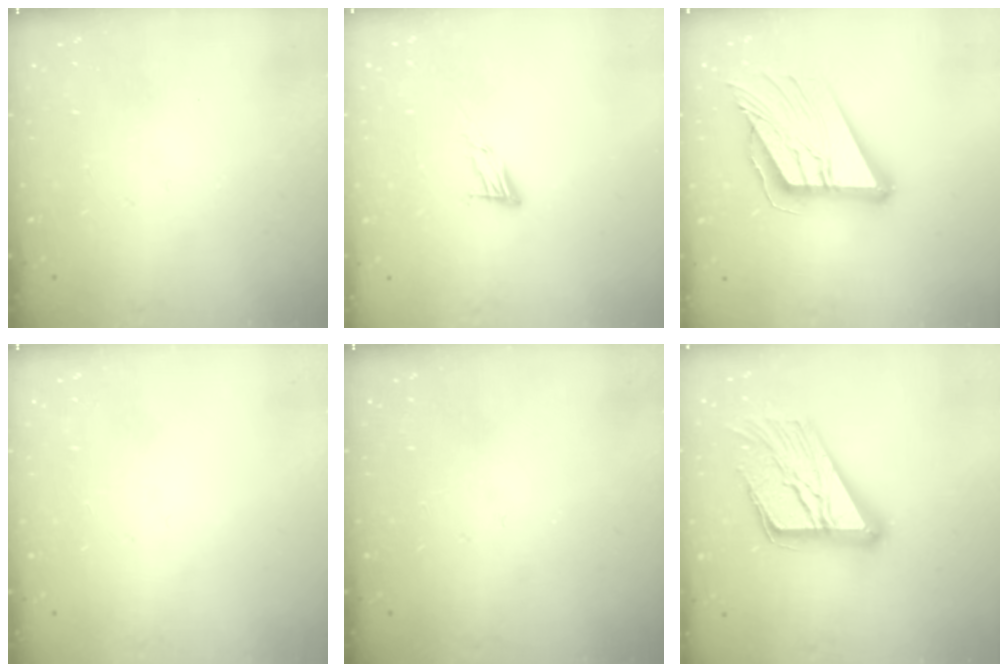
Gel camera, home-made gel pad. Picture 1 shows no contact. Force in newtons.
{"total": 7.2, "press": 7.1, "slide": 1.2}
{"total": 18.2, "press": 18.1, "slide": 2.0}
{"total": 0.0}
{"total": 0.0}
{"total": 21.0, "press": 20.9, "slide": 2.1}